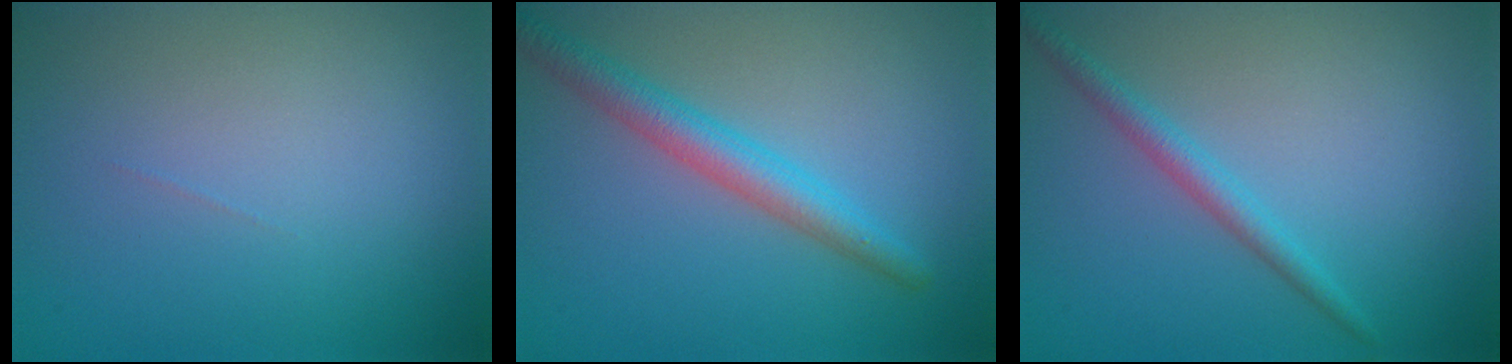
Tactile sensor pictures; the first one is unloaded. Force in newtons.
{"total": 3.7, "press": 3.7, "slide": 0.1}
{"total": 2.1, "press": 2.1, "slide": 0.1}